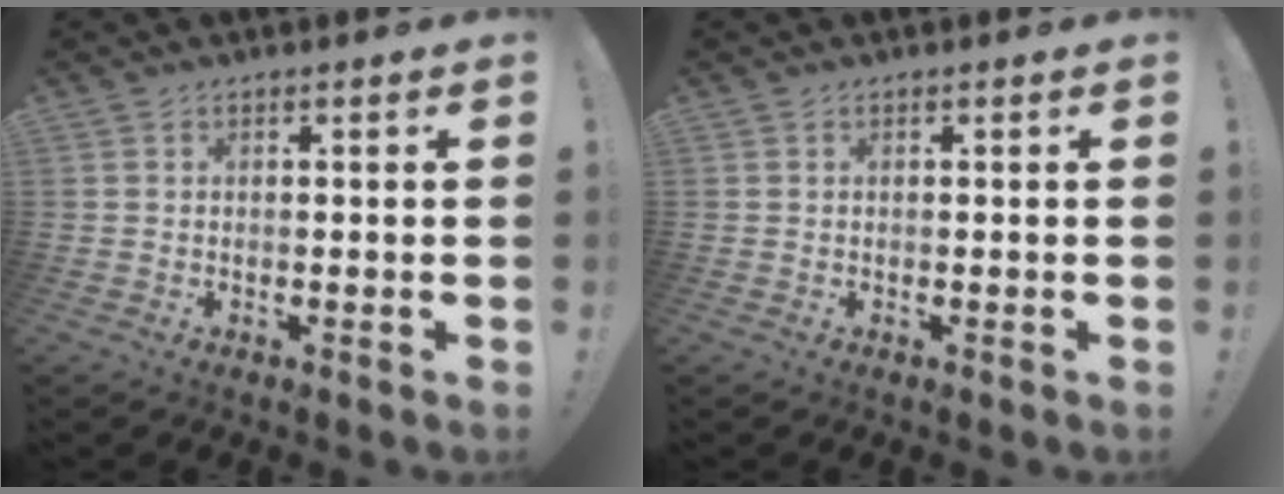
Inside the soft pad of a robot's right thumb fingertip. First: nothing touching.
{"total": 0.0}